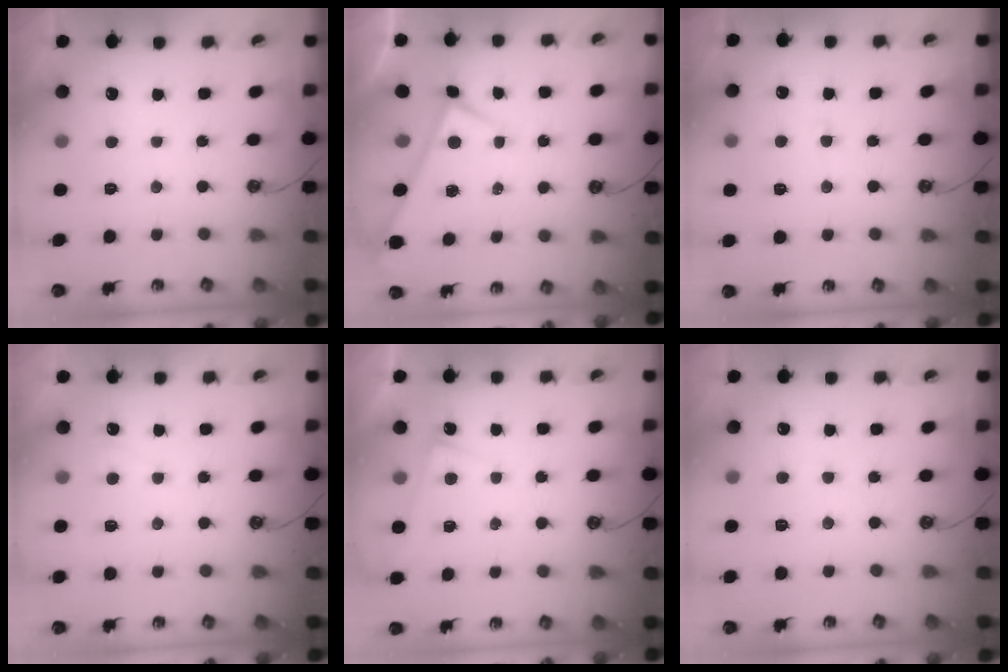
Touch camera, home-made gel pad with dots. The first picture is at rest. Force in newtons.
{"total": 0.0}
{"total": 0.9, "press": 0.6, "slide": 0.7}
{"total": 1.9, "press": 1.9, "slide": 0.4}
{"total": 1.8, "press": 1.8, "slide": 0.3}
{"total": 1.9, "press": 1.8, "slide": 0.5}